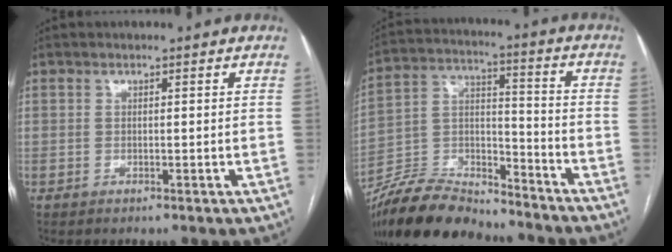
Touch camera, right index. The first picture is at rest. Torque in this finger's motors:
{"motor_torque": [0.19, -0.82, -0.39, -0.21]}